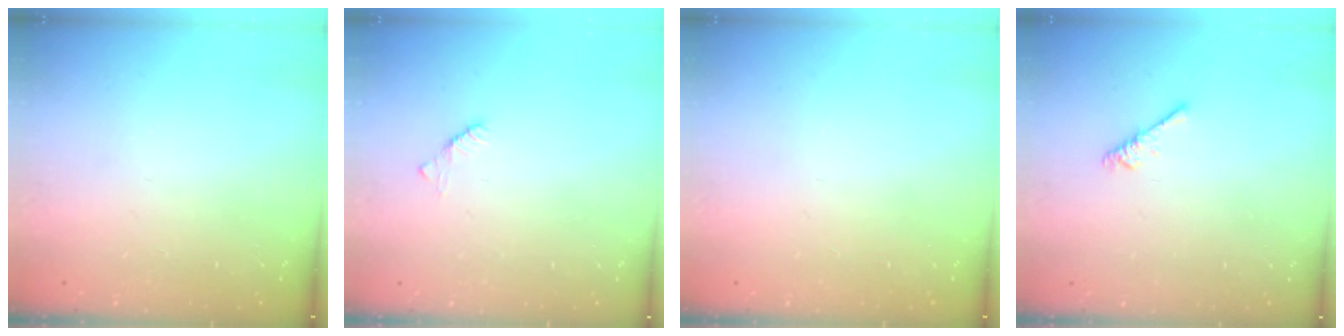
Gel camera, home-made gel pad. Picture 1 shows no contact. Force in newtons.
{"total": 2.2, "press": 2.2, "slide": 0.3}
{"total": 0.0}
{"total": 2.6, "press": 2.5, "slide": 0.5}